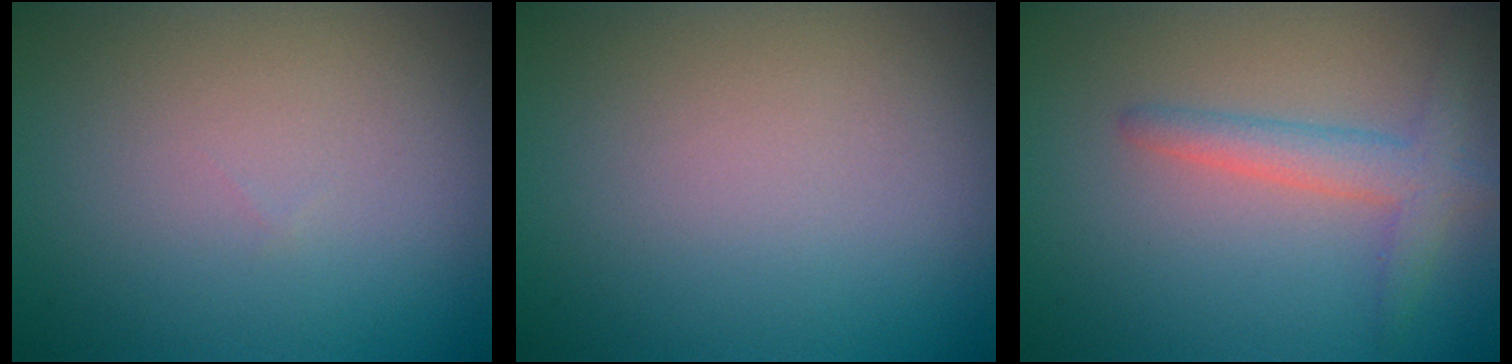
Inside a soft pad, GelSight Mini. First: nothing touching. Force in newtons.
{"total": 0.0}
{"total": 2.7, "press": 2.7, "slide": 0.2}